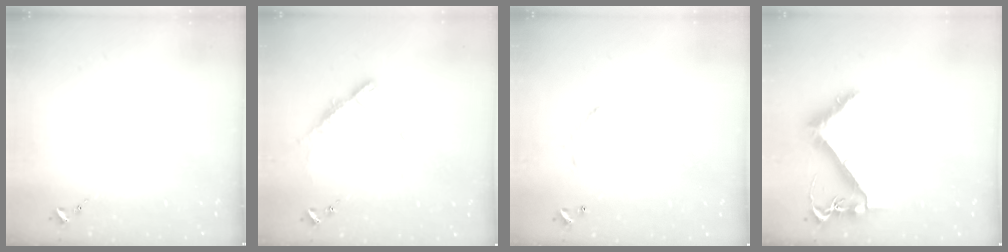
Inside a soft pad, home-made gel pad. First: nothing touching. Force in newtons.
{"total": 10.7, "press": 10.7, "slide": 0.9}
{"total": 6.2, "press": 6.2, "slide": 0.4}
{"total": 8.3, "press": 8.2, "slide": 1.0}